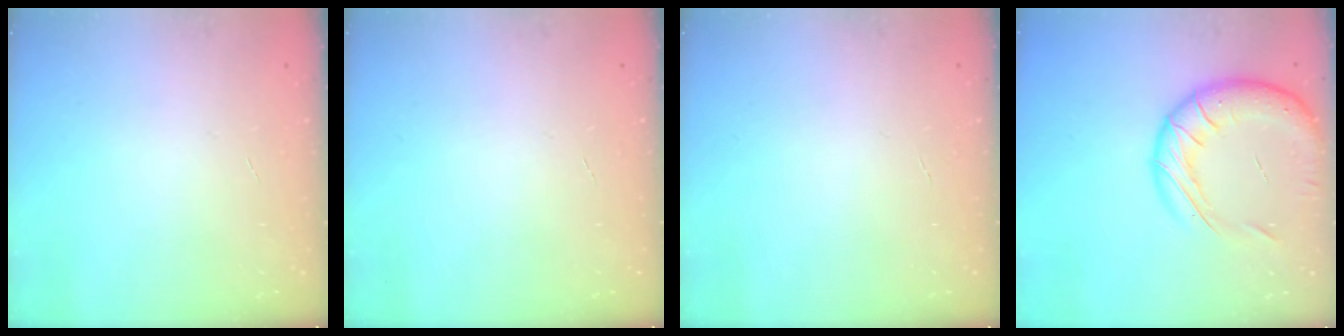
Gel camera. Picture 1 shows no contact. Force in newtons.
{"total": 0.0}
{"total": 0.0}
{"total": 19.8, "press": 19.6, "slide": 3.1}